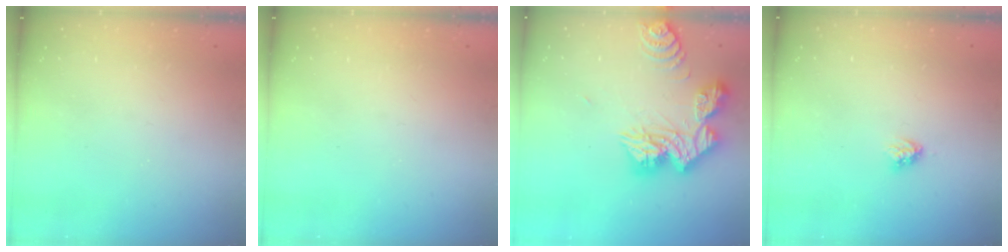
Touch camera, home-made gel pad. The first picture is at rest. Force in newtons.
{"total": 0.0}
{"total": 19.6, "press": 19.5, "slide": 1.9}
{"total": 3.1, "press": 3.1, "slide": 0.3}